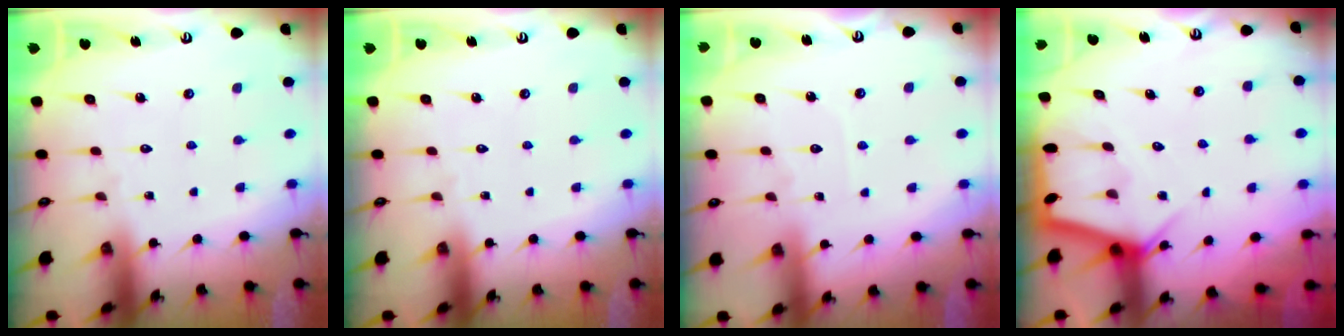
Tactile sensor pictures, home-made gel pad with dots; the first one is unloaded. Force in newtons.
{"total": 0.0}
{"total": 3.9, "press": 3.9, "slide": 0.5}
{"total": 4.5, "press": 4.5, "slide": 0.4}